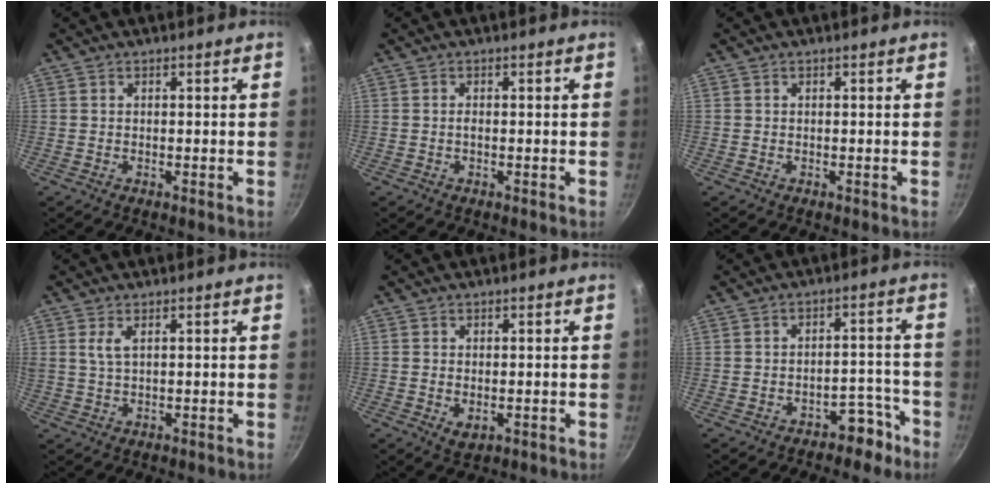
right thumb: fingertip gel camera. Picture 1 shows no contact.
{"total": 0.6, "force": [-0.1, 0.2, 0.5], "torque": [-0.009, 0.000, -0.004]}
{"total": 0.0}
{"total": 2.6, "force": [1.1, 1.1, 2.1], "torque": [-0.046, 0.000, 0.031]}
{"total": 2.4, "force": [-0.5, 1.5, 1.9], "torque": [-0.032, -0.004, -0.003]}
{"total": 5.9, "force": [-4.2, 3.3, 2.6], "torque": [-0.016, 0.054, -0.059]}